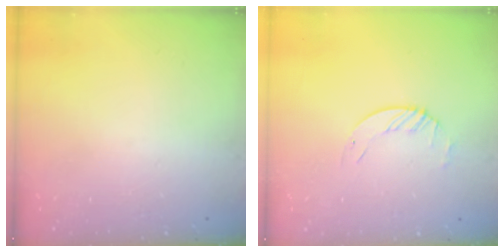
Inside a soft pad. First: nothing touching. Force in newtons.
{"total": 1.7, "press": 1.7, "slide": 0.2}